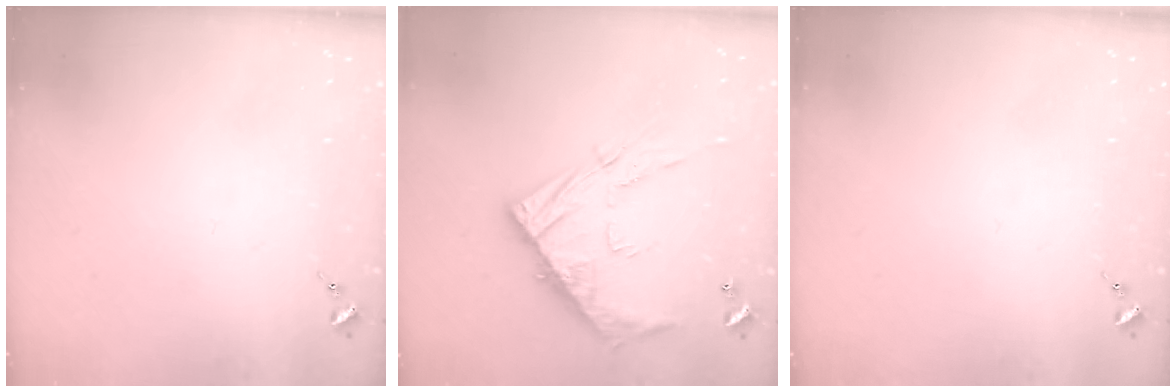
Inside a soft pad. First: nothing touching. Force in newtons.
{"total": 15.0, "press": 15.0, "slide": 1.0}
{"total": 0.0}